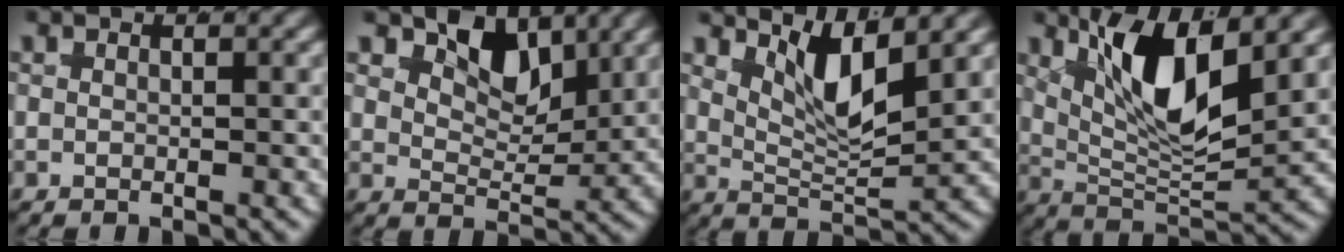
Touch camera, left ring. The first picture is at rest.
{"total": 7.1, "force": [3.3, 4.6, 4.3], "torque": [-0.084, -0.010, 0.050]}
{"total": 5.7, "force": [2.5, 2.6, 4.5], "torque": [-0.076, -0.011, 0.037]}
{"total": 8.3, "force": [2.7, 3.5, 7.0], "torque": [-0.129, -0.006, 0.045]}